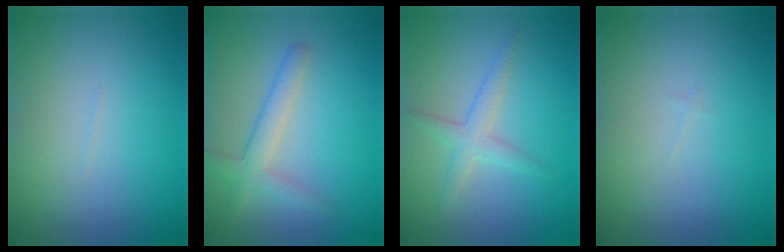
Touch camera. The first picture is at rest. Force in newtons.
{"total": 2.7, "press": 2.7, "slide": 0.1}
{"total": 2.2, "press": 2.2, "slide": 0.1}
{"total": 0.0}